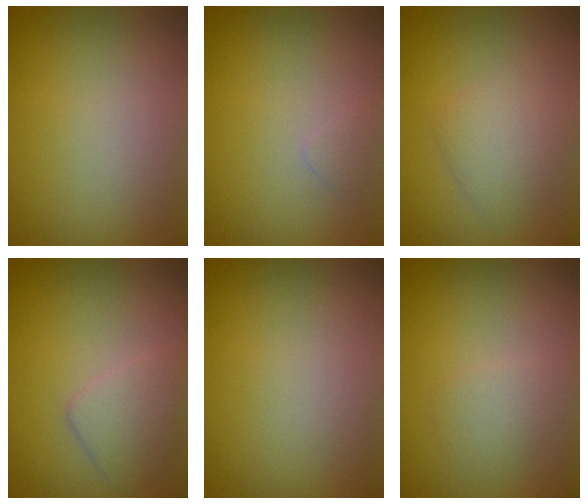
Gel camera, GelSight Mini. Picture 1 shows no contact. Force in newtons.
{"total": 0.6, "press": 0.6, "slide": 0.0}
{"total": 2.4, "press": 2.4, "slide": 0.1}
{"total": 2.4, "press": 2.4, "slide": 0.0}
{"total": 0.0}
{"total": 1.4, "press": 1.4, "slide": 0.0}